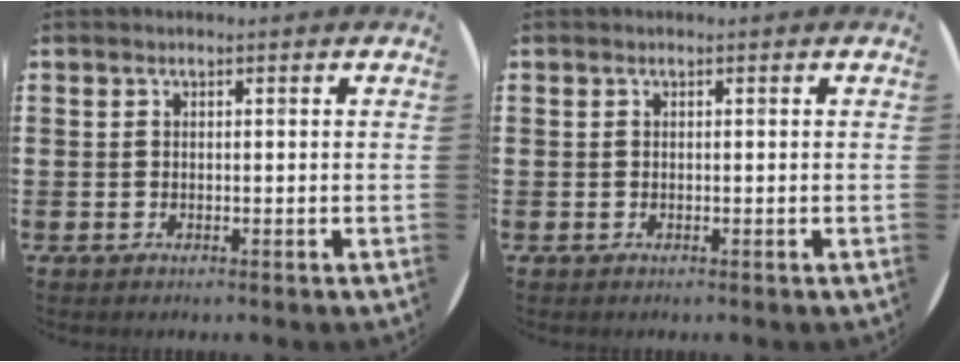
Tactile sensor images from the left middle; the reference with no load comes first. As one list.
[{"total": 0.0}]